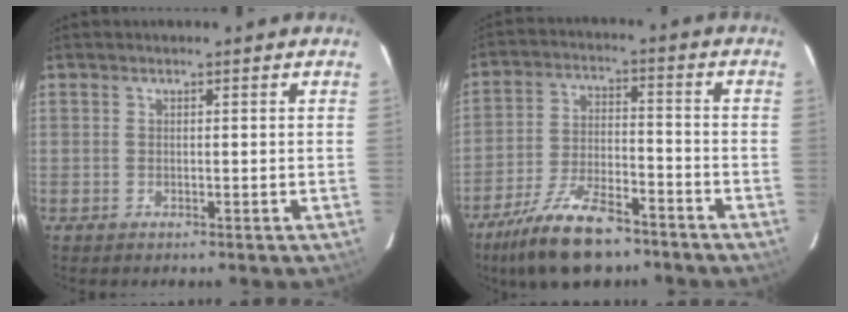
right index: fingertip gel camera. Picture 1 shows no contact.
{"total": 15.0, "force": [-11.3, 5.2, 8.4], "torque": [-0.182, -0.016, -0.199]}